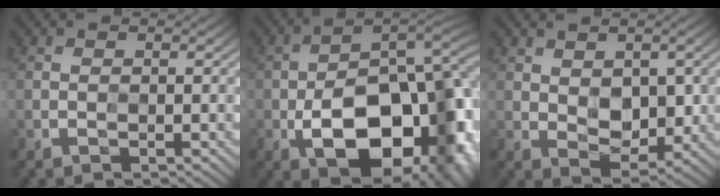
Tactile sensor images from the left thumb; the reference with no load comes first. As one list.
[{"total": 17.0, "force": [-6.1, 9.3, 12.9], "torque": [-0.179, -0.014, -0.084]}, {"total": 3.7, "force": [1.4, 2.4, 2.4], "torque": [-0.051, -0.001, 0.028]}]